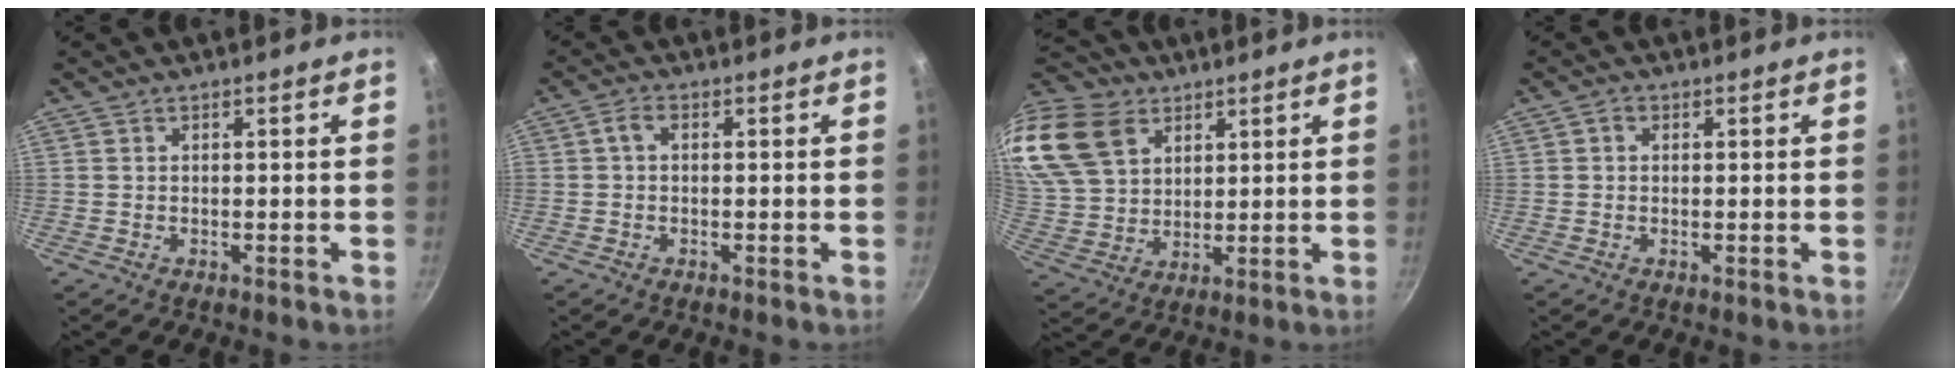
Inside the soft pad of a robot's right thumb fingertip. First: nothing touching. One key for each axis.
{"total": 2.4, "fx": 0.2, "fy": 0.9, "fz": 2.2, "tx": -0.056, "ty": 0.007, "tz": 0.002}
{"total": 19.6, "fx": 9.8, "fy": 13.8, "fz": 10.0, "tx": -0.204, "ty": -0.008, "tz": 0.197}
{"total": 1.4, "fx": 0.5, "fy": 1.0, "fz": 0.9, "tx": -0.018, "ty": 0.005, "tz": 0.006}